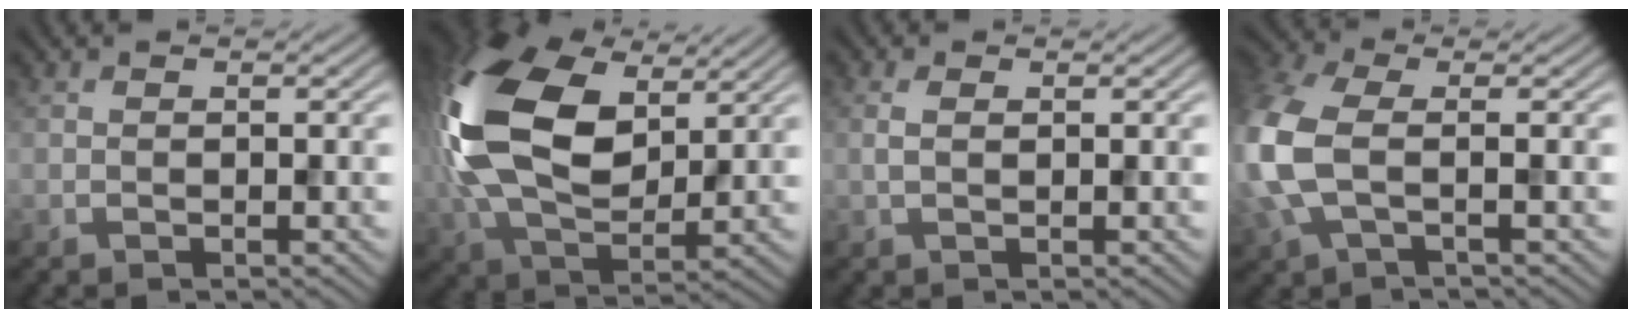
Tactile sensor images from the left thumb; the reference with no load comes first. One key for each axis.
{"total": 17.6, "fx": 4.2, "fy": 10.8, "fz": 13.3, "tx": -0.333, "ty": 0.020, "tz": 0.079}
{"total": 1.3, "fx": 0.3, "fy": 0.5, "fz": 1.1, "tx": -0.027, "ty": 0.001, "tz": 0.004}
{"total": 9.1, "fx": 0.1, "fy": 5.0, "fz": 7.6, "tx": -0.229, "ty": 0.000, "tz": -0.002}